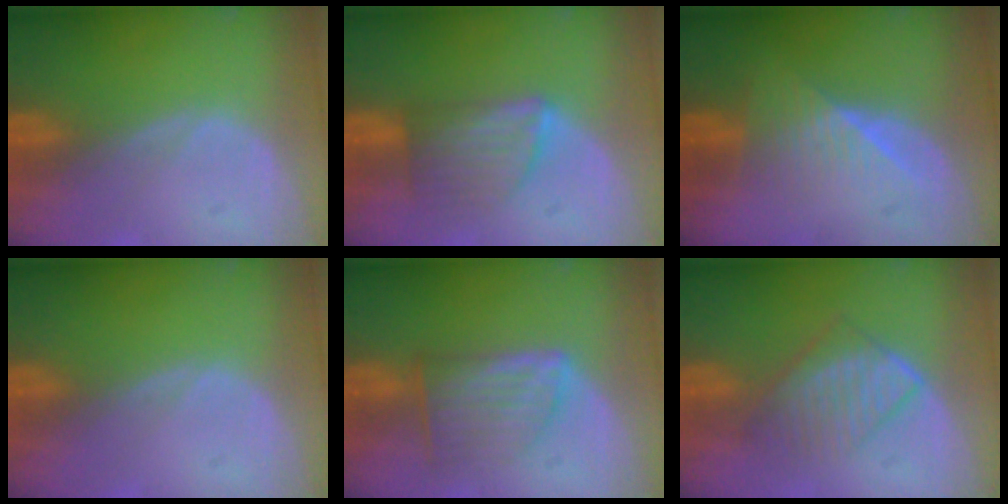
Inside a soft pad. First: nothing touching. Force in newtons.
{"total": 5.9, "press": 5.7, "slide": 1.5}
{"total": 6.3, "press": 5.9, "slide": 2.4}
{"total": 0.0}
{"total": 7.1, "press": 6.4, "slide": 2.9}
{"total": 6.0, "press": 5.9, "slide": 1.1}